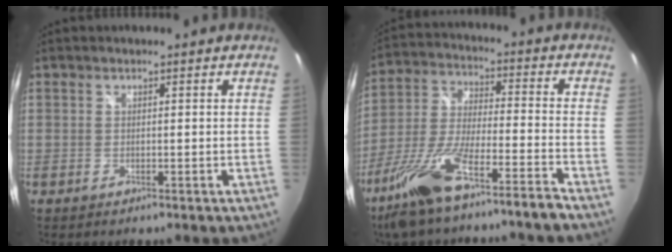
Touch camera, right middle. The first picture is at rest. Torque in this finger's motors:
{"motor_torque": [1.24, -0.90, 0.71, 0.21]}